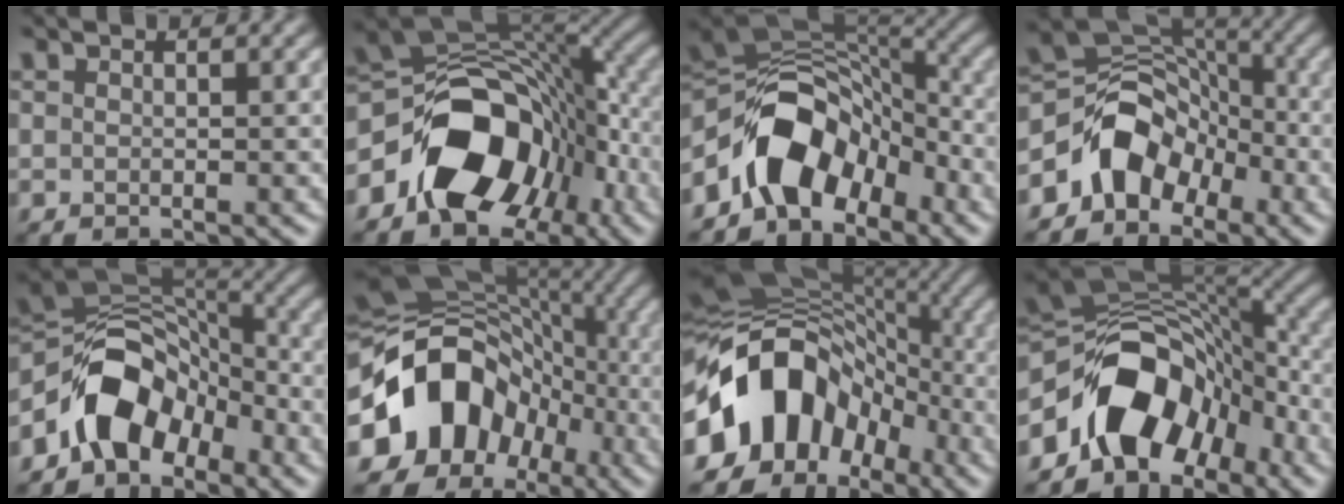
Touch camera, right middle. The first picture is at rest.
{"total": 12.3, "force": [-4.9, 8.2, 7.7], "torque": [-0.111, 0.004, -0.092]}
{"total": 9.0, "force": [-4.8, 5.5, 5.3], "torque": [-0.063, 0.014, -0.096]}
{"total": 6.5, "force": [-3.4, 4.7, 2.9], "torque": [-0.027, 0.008, -0.063]}
{"total": 8.0, "force": [-4.3, 5.1, 4.4], "torque": [-0.052, 0.011, -0.088]}
{"total": 12.3, "force": [-4.1, 9.5, 6.7], "torque": [-0.105, 0.015, -0.081]}
{"total": 12.7, "force": [-4.8, 9.0, 7.6], "torque": [-0.121, 0.022, -0.103]}
{"total": 10.6, "force": [-5.3, 6.6, 6.4], "torque": [-0.081, 0.017, -0.103]}